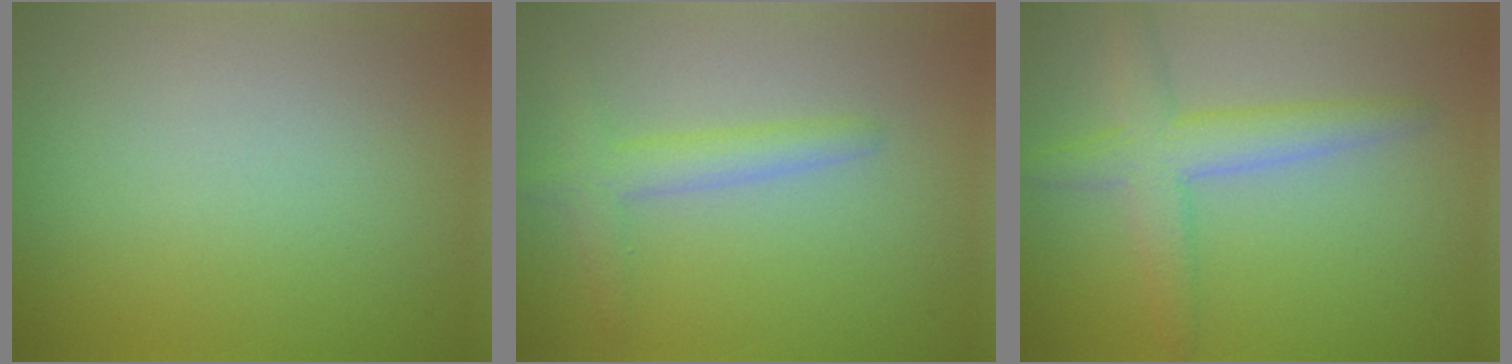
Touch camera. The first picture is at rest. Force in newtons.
{"total": 2.7, "press": 2.7, "slide": 0.2}
{"total": 4.3, "press": 4.3, "slide": 0.2}